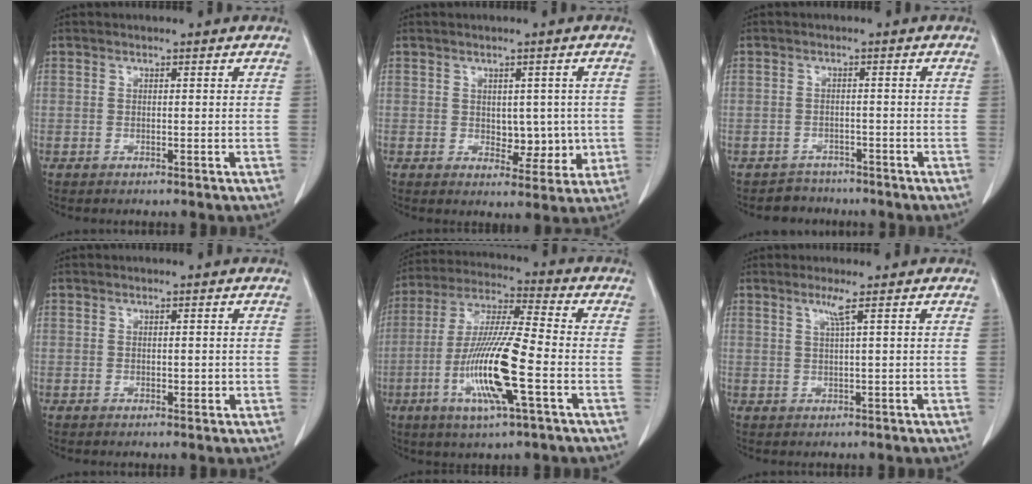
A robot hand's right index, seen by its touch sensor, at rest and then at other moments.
{"total": 4.8, "force": [-0.2, 3.1, 3.7], "torque": [-0.034, 0.001, 0.006]}
{"total": 2.8, "force": [-2.2, 1.4, -1.0], "torque": [0.013, 0.005, -0.035]}
{"total": 0.9, "force": [-0.2, 0.5, 0.7], "torque": [-0.007, 0.001, -0.003]}
{"total": 14.6, "force": [-4.4, 0.7, 13.9], "torque": [-0.281, -0.012, -0.088]}
{"total": 1.9, "force": [0.9, -0.7, 1.5], "torque": [-0.038, -0.003, 0.023]}